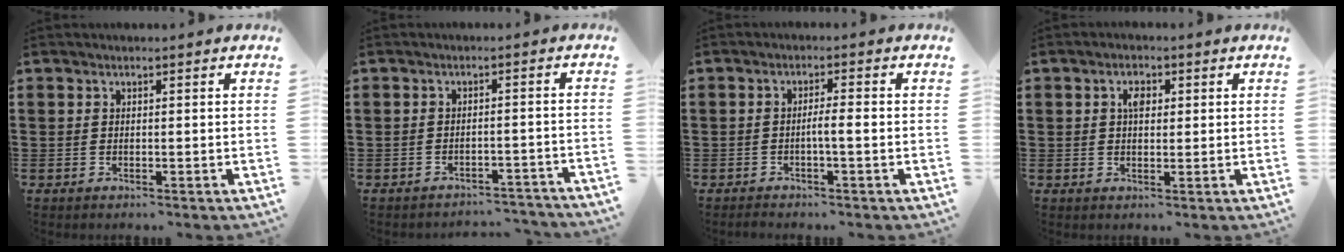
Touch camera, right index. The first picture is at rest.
{"total": 2.6, "force": [-2.6, 0.0, 0.5], "torque": [-0.014, 0.000, -0.054]}
{"total": 2.5, "force": [-0.9, 0.0, 2.3], "torque": [-0.040, -0.003, -0.017]}
{"total": 2.6, "force": [0.7, 1.4, 2.0], "torque": [-0.035, 0.006, 0.009]}